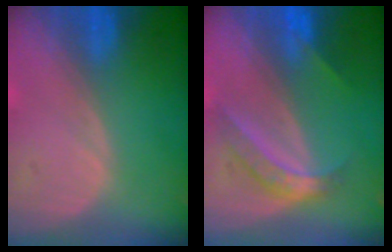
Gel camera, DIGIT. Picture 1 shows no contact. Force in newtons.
{"total": 5.9, "press": 4.9, "slide": 3.3}